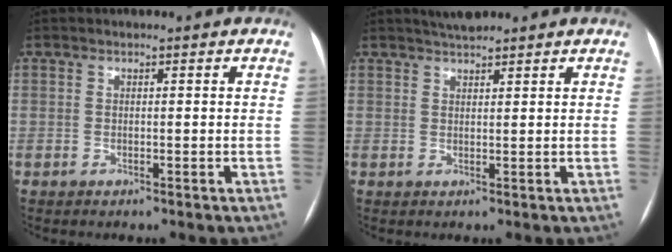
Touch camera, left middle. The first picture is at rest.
{"total": 2.9, "force": [2.7, 0.3, 1.1], "torque": [-0.020, 0.015, 0.045]}